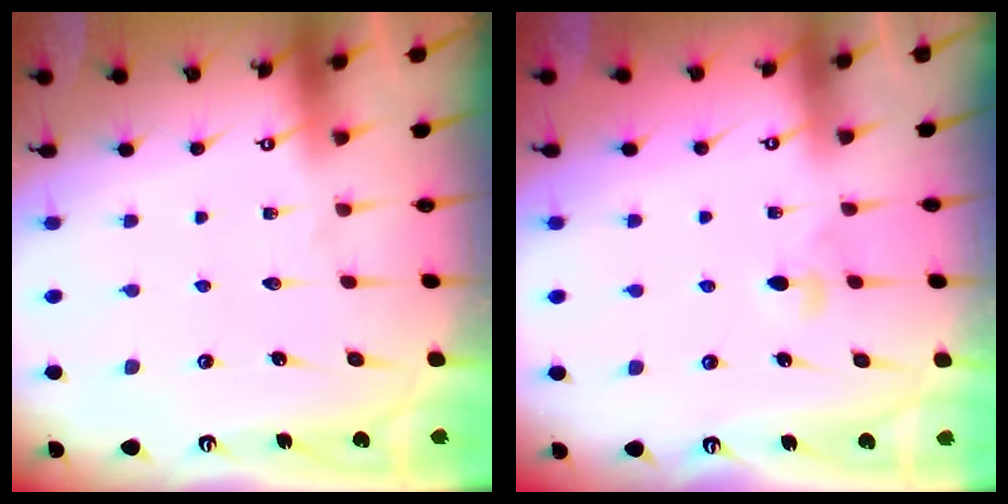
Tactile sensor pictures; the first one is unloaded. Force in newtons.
{"total": 3.3, "press": 3.2, "slide": 0.9}